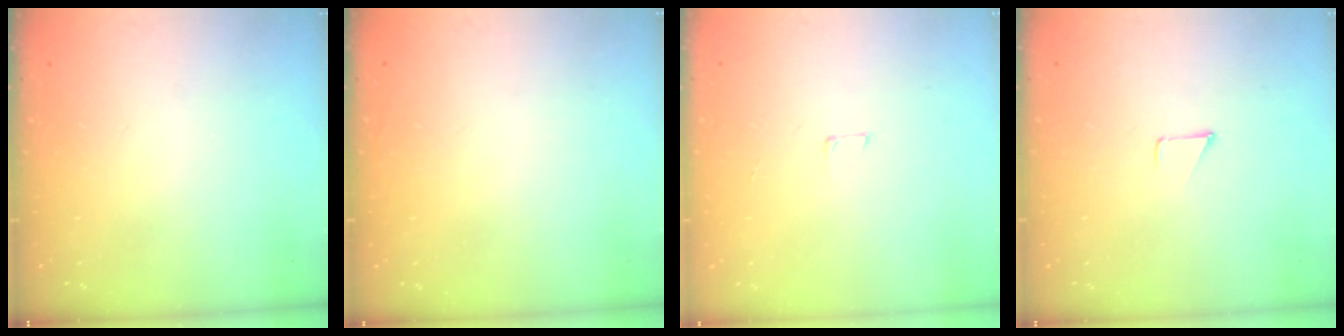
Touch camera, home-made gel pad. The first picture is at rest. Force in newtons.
{"total": 1.6, "press": 1.6, "slide": 0.1}
{"total": 3.0, "press": 3.0, "slide": 0.2}
{"total": 2.9, "press": 2.8, "slide": 0.3}